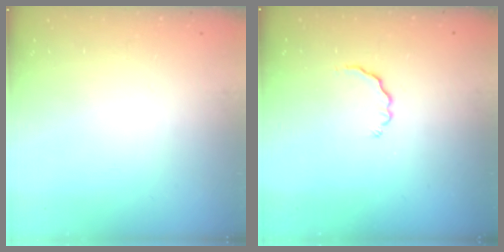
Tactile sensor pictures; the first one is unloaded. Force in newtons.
{"total": 2.7, "press": 2.6, "slide": 0.8}